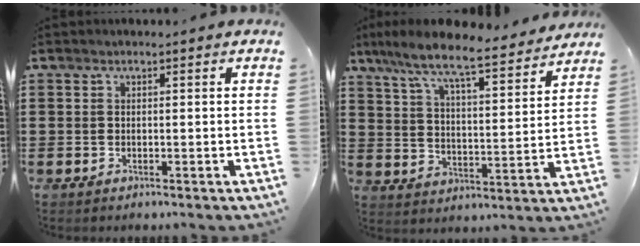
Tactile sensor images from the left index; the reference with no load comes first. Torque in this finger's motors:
{"motor_torque": [1.48, -0.66, 0.66, 0.15]}